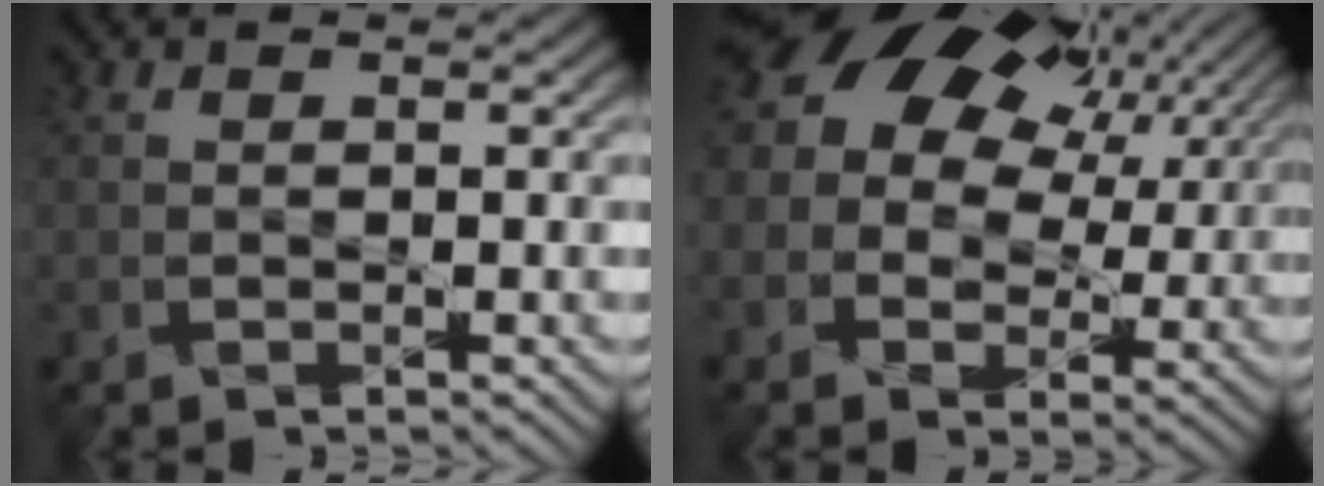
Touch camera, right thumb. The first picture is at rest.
{"total": 16.3, "force": [6.9, 11.5, 9.4], "torque": [-0.210, 0.051, 0.116]}